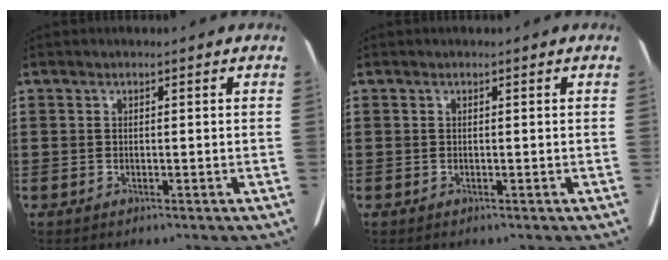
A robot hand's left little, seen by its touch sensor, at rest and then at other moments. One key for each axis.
{"total": 0.0}